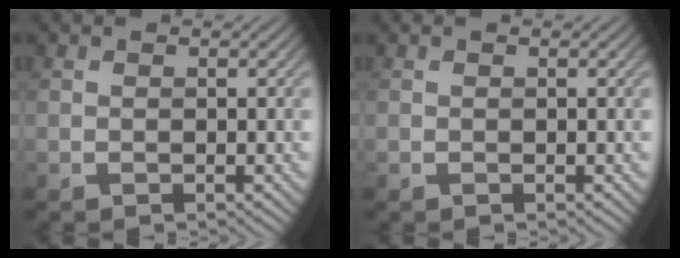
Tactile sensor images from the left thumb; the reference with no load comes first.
{"total": 0.0}